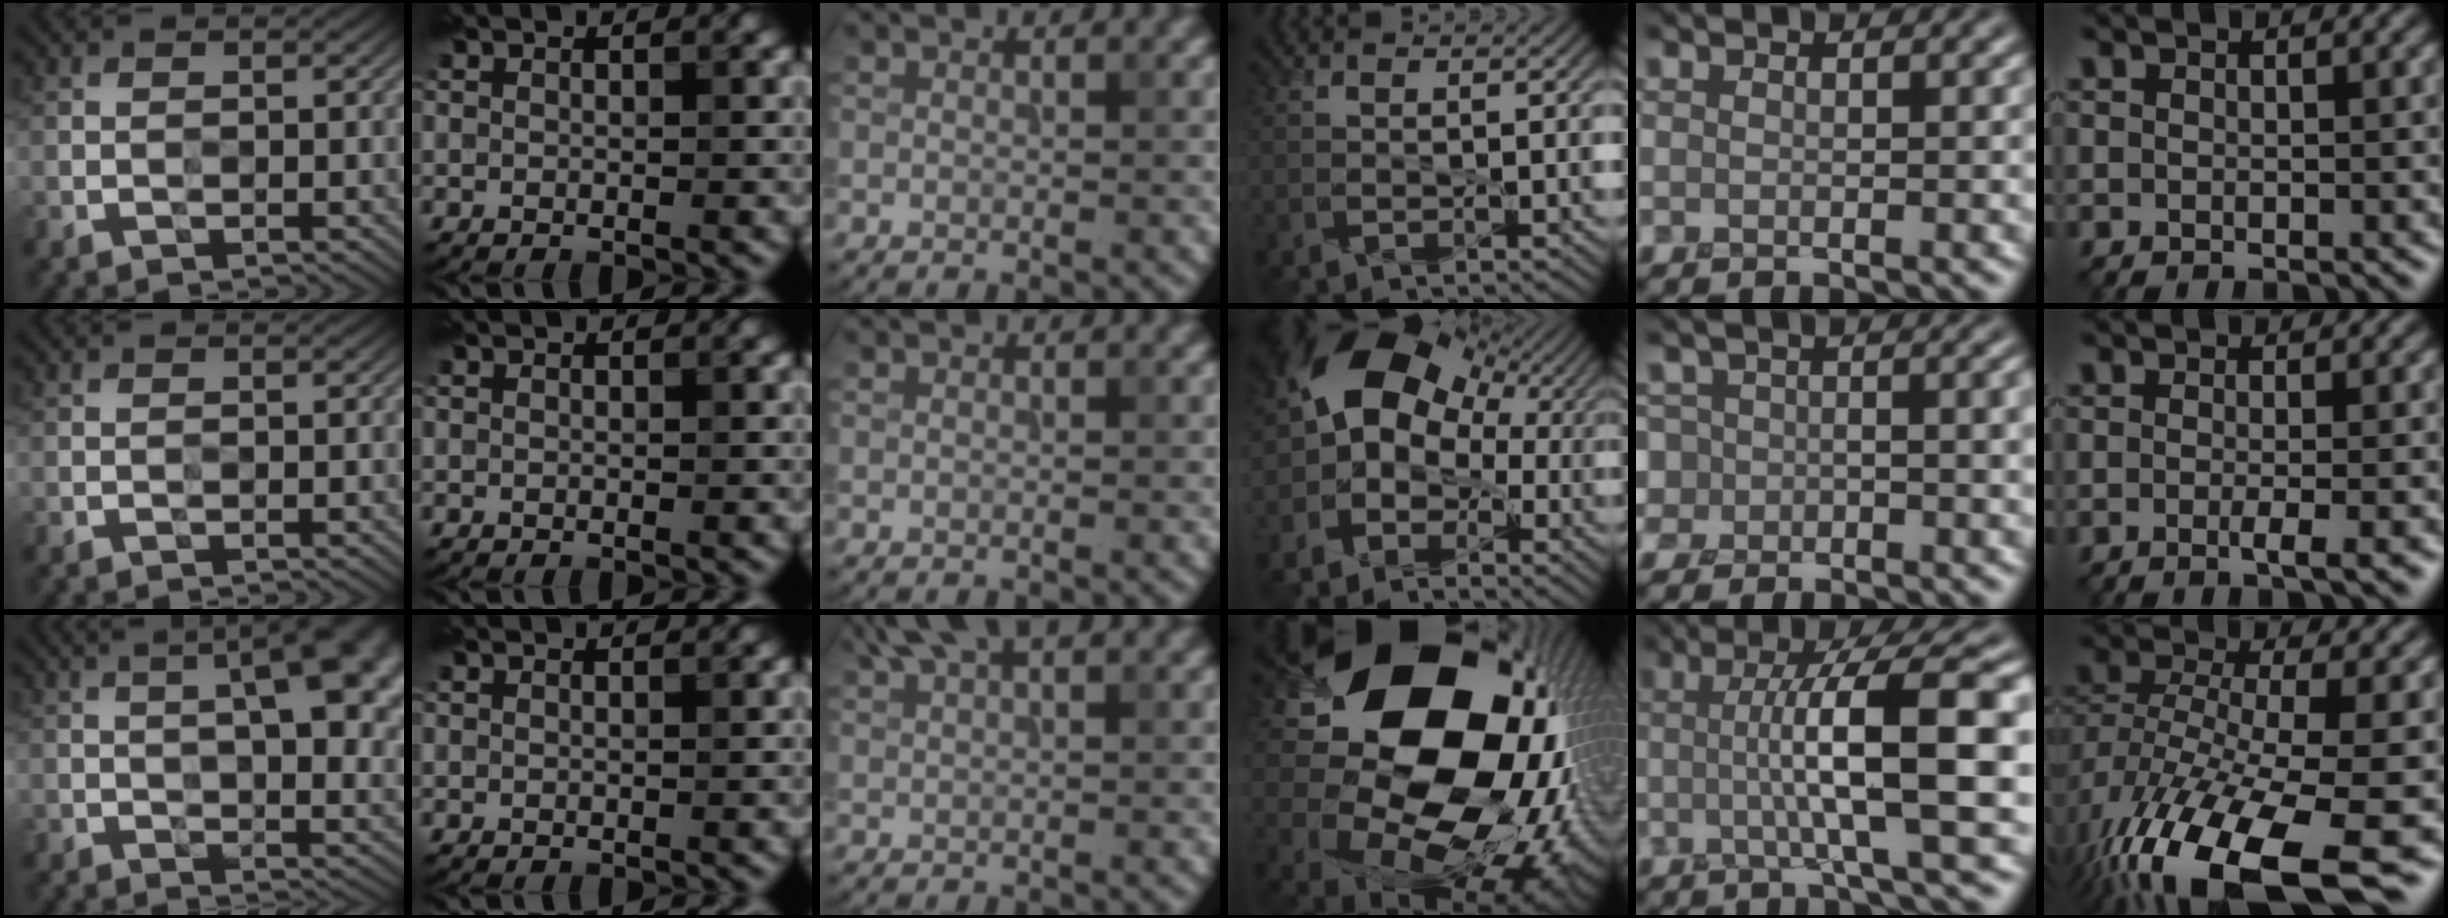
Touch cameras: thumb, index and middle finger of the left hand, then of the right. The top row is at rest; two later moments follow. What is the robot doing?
{"motion": "peel", "object": "tape"}